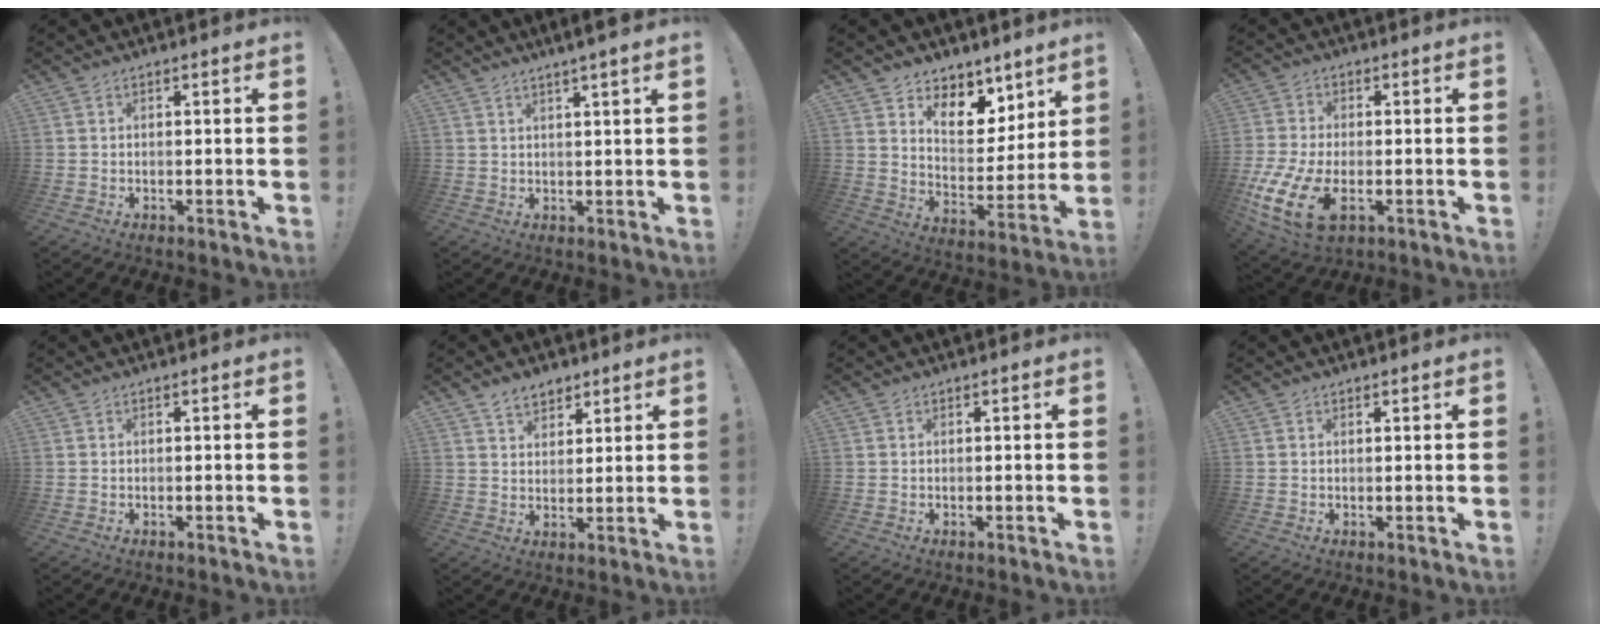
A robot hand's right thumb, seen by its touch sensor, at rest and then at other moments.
{"total": 3.5, "force": [2.4, -0.6, 2.5], "torque": [-0.036, -0.013, 0.036]}
{"total": 10.0, "force": [6.9, 6.3, 3.6], "torque": [-0.038, -0.062, 0.132]}
{"total": 15.0, "force": [-4.2, 8.2, 11.9], "torque": [-0.240, 0.005, -0.069]}
{"total": 0.0}
{"total": 6.1, "force": [4.4, 3.9, 1.7], "torque": [-0.012, -0.028, 0.081]}
{"total": 0.0}
{"total": 0.5, "force": [0.4, 0.2, 0.3], "torque": [0.004, -0.003, 0.006]}